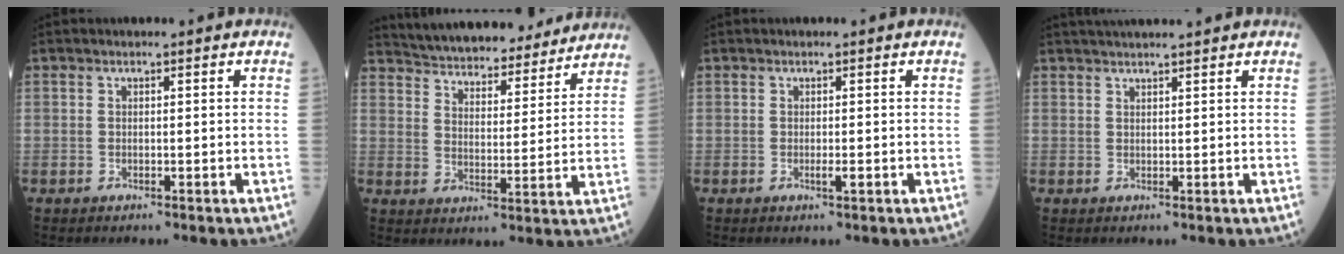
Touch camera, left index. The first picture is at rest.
{"total": 21.8, "force": [20.3, 4.6, 6.6], "torque": [-0.104, 0.002, 0.278]}
{"total": 1.0, "force": [-0.4, 0.1, 0.9], "torque": [-0.019, -0.002, -0.004]}
{"total": 6.4, "force": [5.7, -0.1, 2.8], "torque": [-0.036, 0.032, 0.081]}